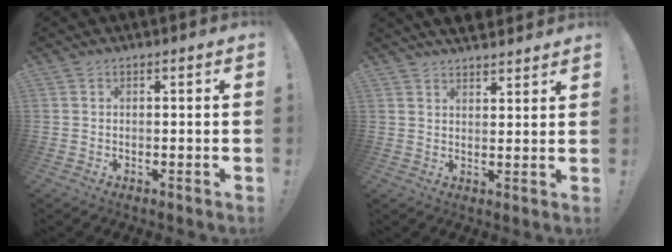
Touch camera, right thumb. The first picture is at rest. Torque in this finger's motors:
{"motor_torque": [-0.27, 2.13, 0.21, 0.23, 0.00]}